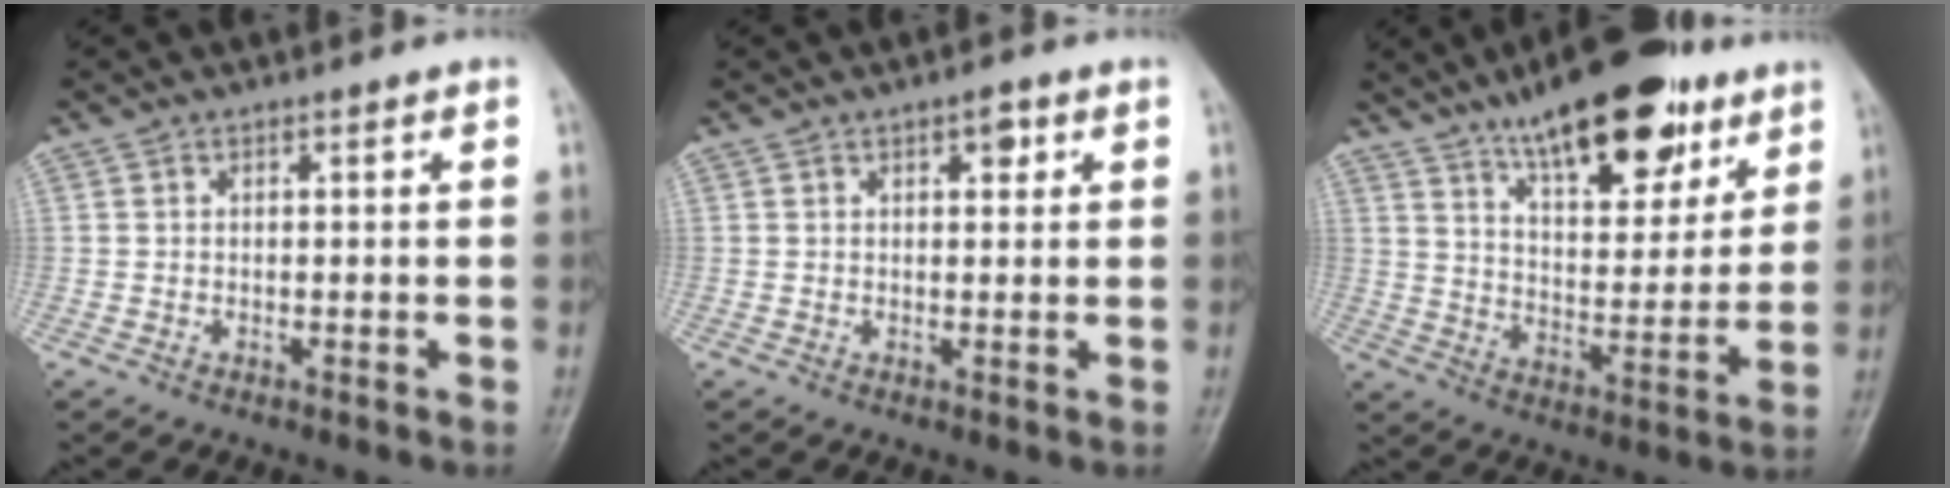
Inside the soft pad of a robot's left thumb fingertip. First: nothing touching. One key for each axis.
{"total": 2.5, "fx": 1.2, "fy": 1.2, "fz": 1.8, "tx": -0.017, "ty": -0.002, "tz": 0.016}
{"total": 20.6, "fx": 13.2, "fy": 8.0, "fz": 13.6, "tx": -0.166, "ty": -0.052, "tz": 0.213}